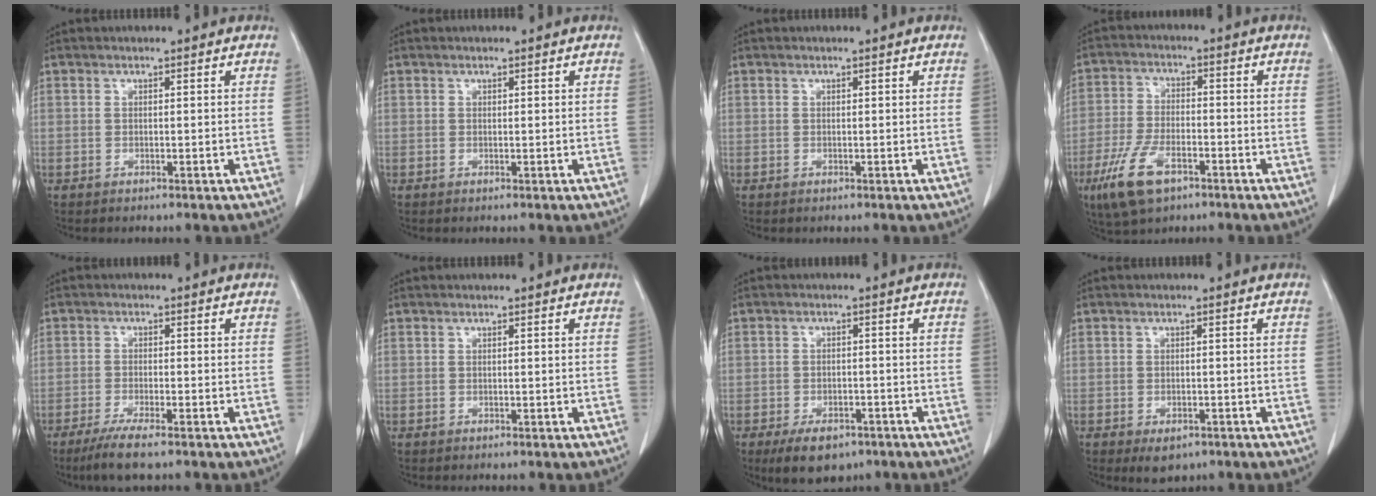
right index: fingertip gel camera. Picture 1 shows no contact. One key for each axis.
{"total": 0.0}
{"total": 0.0}
{"total": 9.2, "fx": -5.1, "fy": 4.0, "fz": 6.6, "tx": -0.146, "ty": -0.009, "tz": -0.090}
{"total": 5.5, "fx": -4.0, "fy": 0.3, "fz": 3.8, "tx": -0.074, "ty": -0.016, "tz": -0.069}
{"total": 0.0}
{"total": 6.7, "fx": -4.5, "fy": 3.5, "fz": 3.4, "tx": -0.057, "ty": -0.003, "tz": -0.066}
{"total": 3.6, "fx": -2.2, "fy": 2.0, "fz": 2.0, "tx": -0.027, "ty": -0.003, "tz": -0.021}